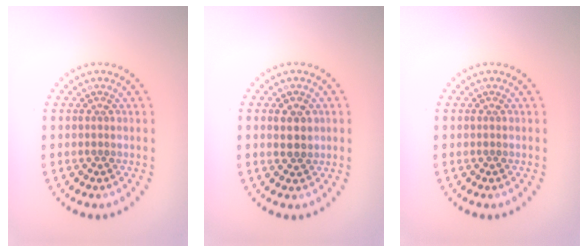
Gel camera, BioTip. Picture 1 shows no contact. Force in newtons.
{"total": 2.3, "press": 2.2, "slide": 0.5}
{"total": 0.0}